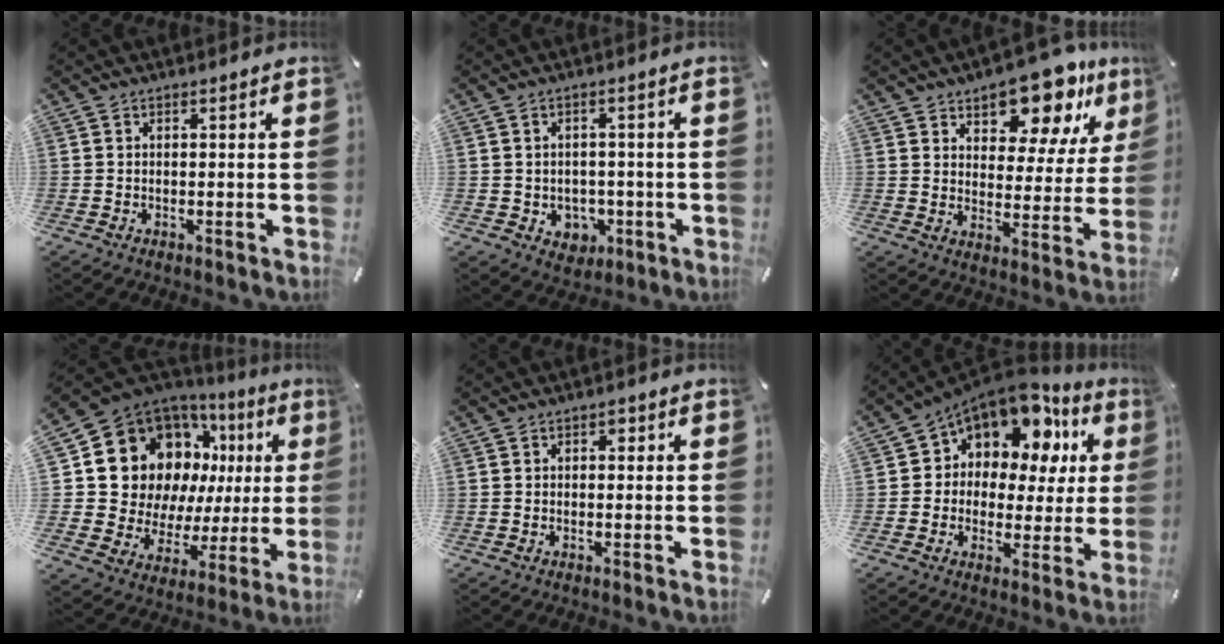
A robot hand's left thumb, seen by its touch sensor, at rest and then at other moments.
{"total": 4.7, "force": [-0.5, 4.5, 1.3], "torque": [-0.014, 0.004, -0.009]}
{"total": 14.8, "force": [11.8, 6.6, 6.0], "torque": [-0.089, -0.090, 0.206]}
{"total": 18.7, "force": [7.9, 14.6, 8.6], "torque": [-0.140, -0.059, 0.167]}
{"total": 1.3, "force": [0.2, 1.1, 0.6], "torque": [-0.006, 0.005, -0.001]}
{"total": 11.4, "force": [7.3, 7.6, 4.3], "torque": [-0.080, -0.066, 0.128]}